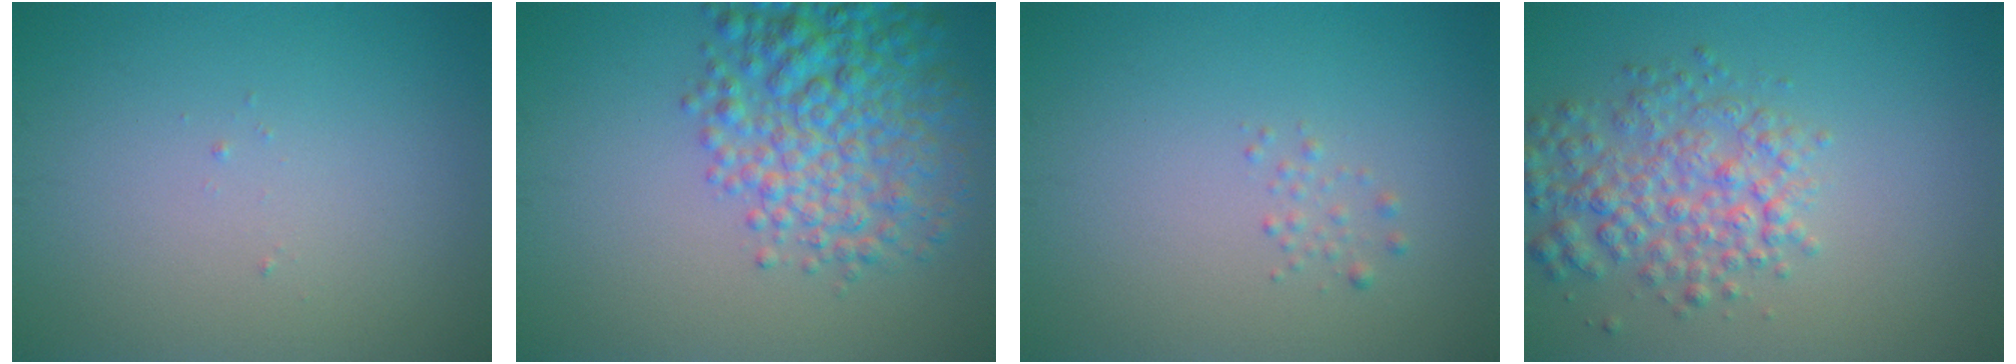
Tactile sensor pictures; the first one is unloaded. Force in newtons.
{"total": 7.0, "press": 7.0, "slide": 0.2}
{"total": 0.8, "press": 0.8, "slide": 0.0}
{"total": 4.5, "press": 4.5, "slide": 0.2}